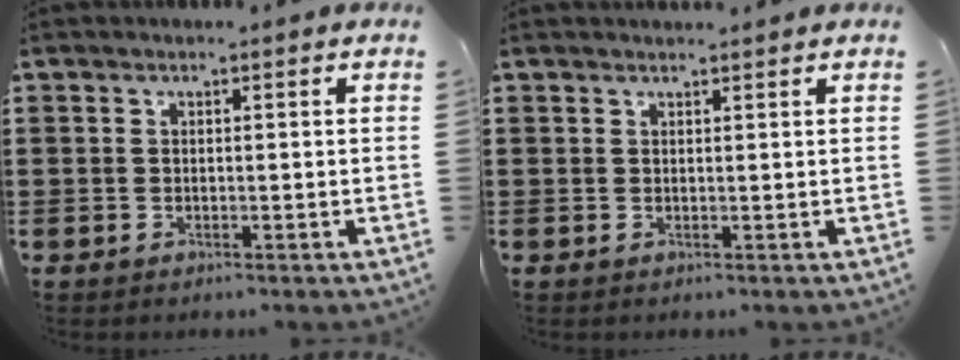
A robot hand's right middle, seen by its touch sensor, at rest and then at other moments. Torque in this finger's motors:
{"motor_torque": [-0.62, 0.48, -0.17, -0.01]}